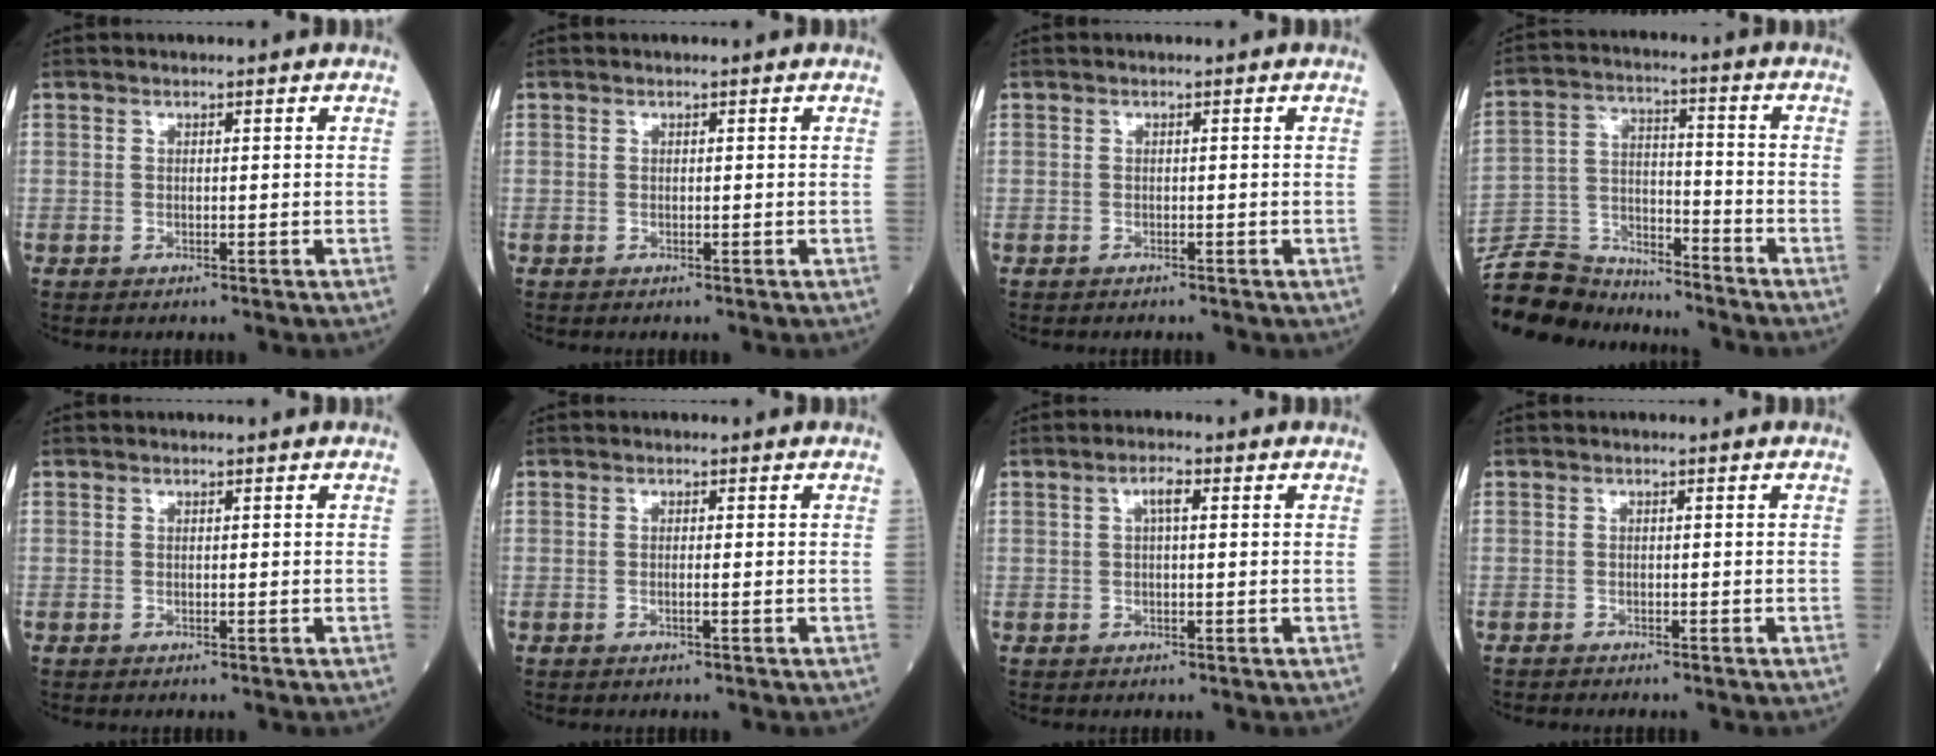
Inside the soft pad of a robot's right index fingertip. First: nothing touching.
{"total": 0.0}
{"total": 0.8, "force": [-0.7, 0.3, 0.2], "torque": [-0.010, -0.001, -0.010]}
{"total": 12.2, "force": [-11.9, 2.6, 1.3], "torque": [-0.026, 0.024, -0.221]}
{"total": 0.0}
{"total": 0.7, "force": [-0.3, -0.1, 0.6], "torque": [-0.012, 0.001, -0.005]}
{"total": 2.2, "force": [0.6, 0.5, 2.0], "torque": [-0.039, 0.007, 0.010]}
{"total": 0.9, "force": [-0.8, 0.2, 0.0], "torque": [-0.006, -0.001, -0.016]}